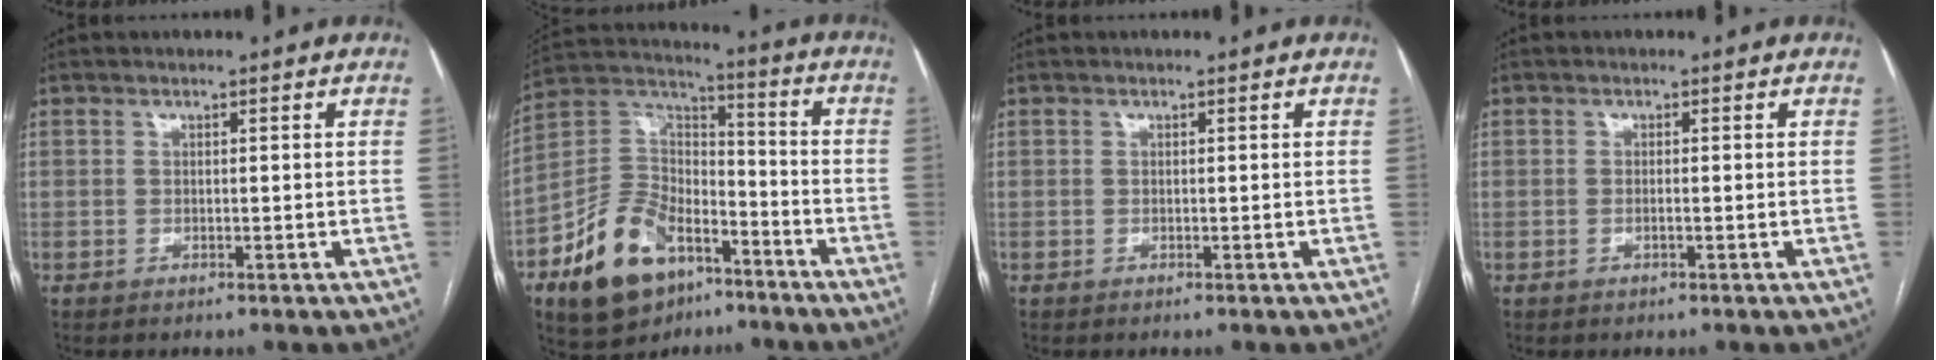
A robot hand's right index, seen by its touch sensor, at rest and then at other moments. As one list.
[{"total": 16.3, "force": [-9.3, 9.4, 9.6], "torque": [-0.191, 0.020, -0.161]}, {"total": 0.0}, {"total": 0.8, "force": [-0.4, 0.1, 0.8], "torque": [-0.016, 0.001, -0.005]}]